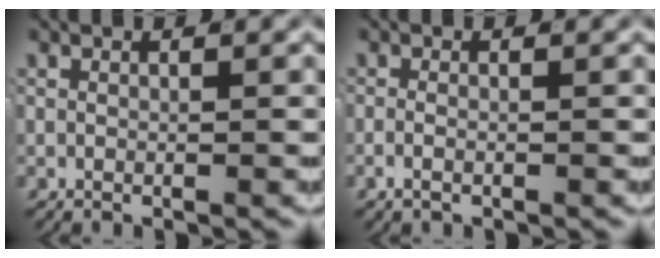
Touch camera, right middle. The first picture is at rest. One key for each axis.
{"total": 1.2, "fx": -0.8, "fy": 0.4, "fz": 0.8, "tx": -0.024, "ty": -0.007, "tz": -0.013}